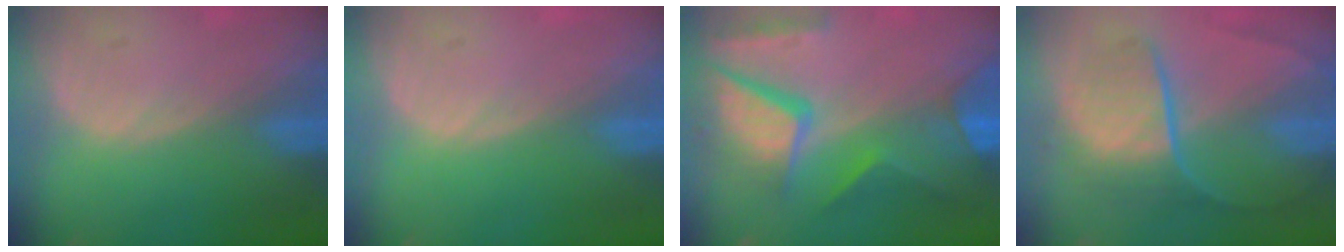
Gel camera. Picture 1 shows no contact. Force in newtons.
{"total": 0.0}
{"total": 11.5, "press": 9.5, "slide": 6.5}
{"total": 9.0, "press": 7.4, "slide": 5.1}